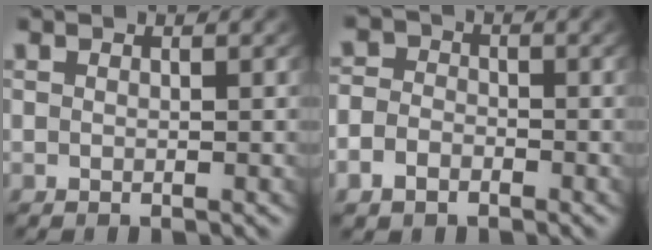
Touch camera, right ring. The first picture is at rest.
{"total": 4.0, "force": [-1.8, 3.4, 1.0], "torque": [-0.030, -0.015, -0.032]}